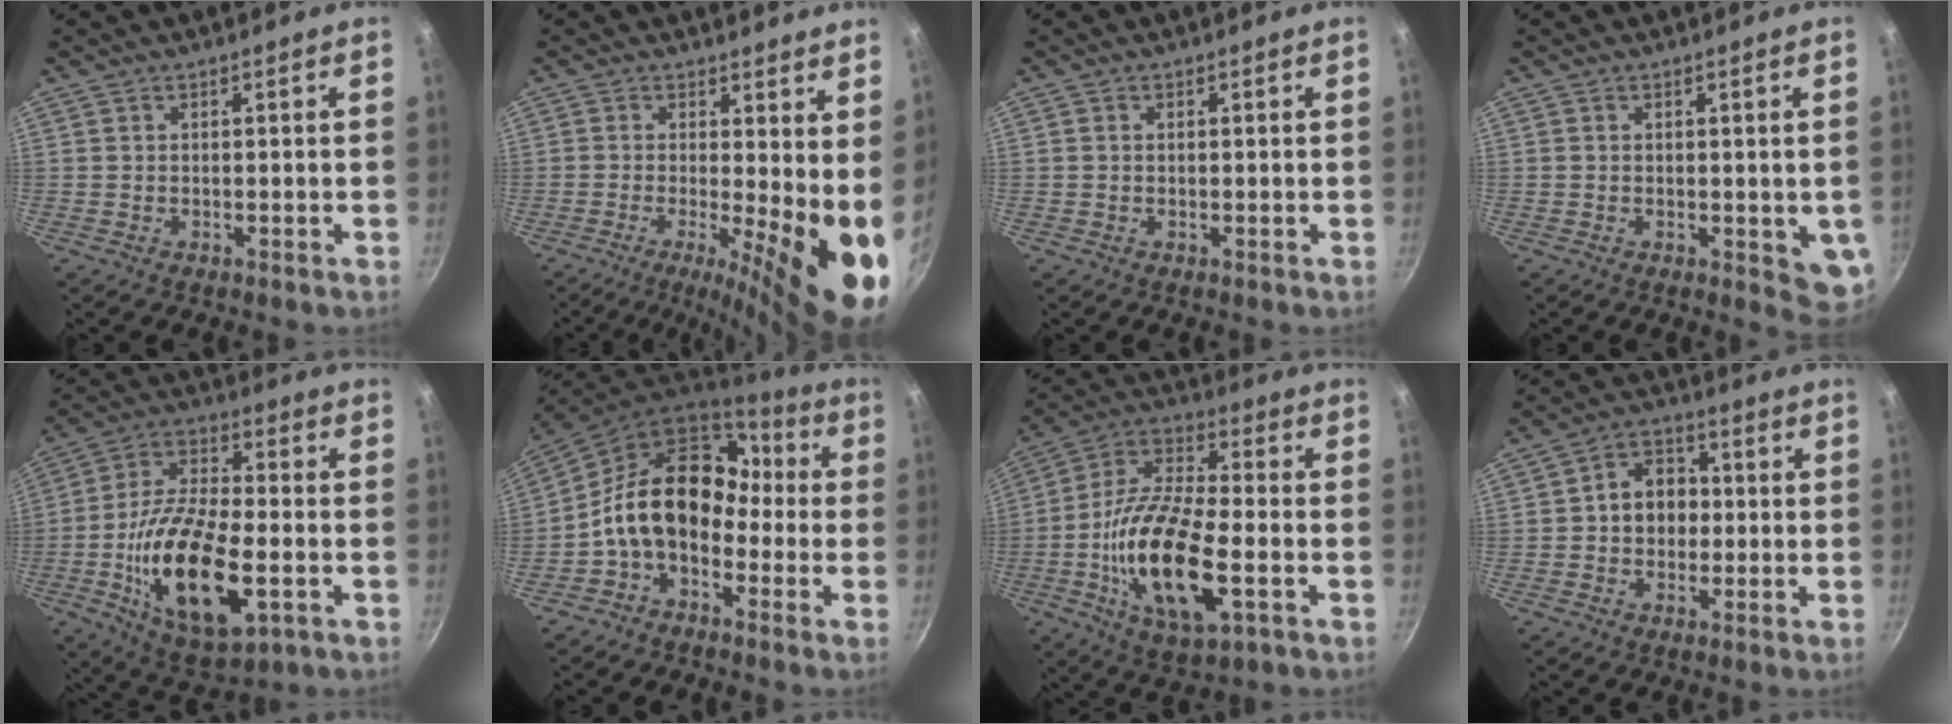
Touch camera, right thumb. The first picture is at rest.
{"total": 11.7, "force": [-0.7, 2.9, 11.3], "torque": [-0.146, -0.019, -0.013]}
{"total": 0.5, "force": [0.1, 0.4, 0.3], "torque": [-0.005, 0.003, 0.001]}
{"total": 5.4, "force": [-0.3, 2.6, 4.7], "torque": [-0.047, -0.008, 0.000]}
{"total": 20.6, "force": [-5.1, 9.5, 17.6], "torque": [-0.306, 0.017, -0.085]}
{"total": 16.2, "force": [-2.2, 11.8, 10.9], "torque": [-0.151, 0.061, -0.055]}
{"total": 21.1, "force": [-4.9, 8.7, 18.6], "torque": [-0.353, 0.017, -0.100]}
{"total": 8.7, "force": [0.0, 7.0, 5.2], "torque": [-0.041, 0.018, -0.011]}